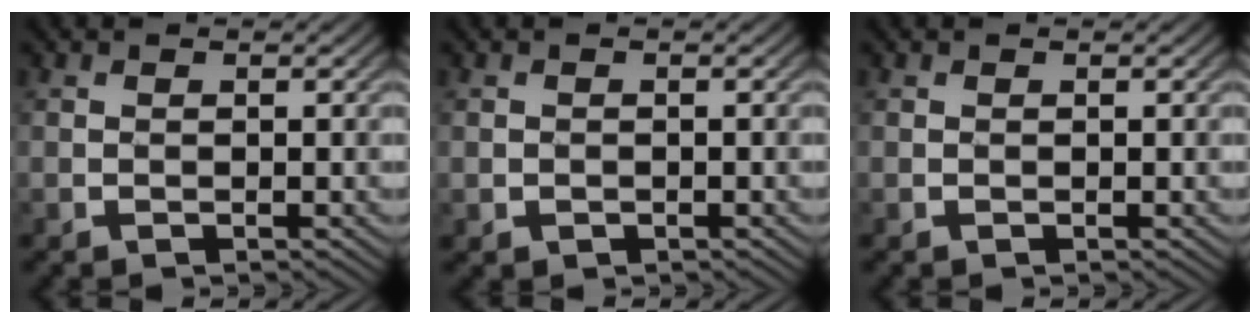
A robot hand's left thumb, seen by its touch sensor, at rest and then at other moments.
{"total": 0.5, "force": [-0.4, 0.4, -0.1], "torque": [-0.008, 0.001, -0.008]}
{"total": 0.0}